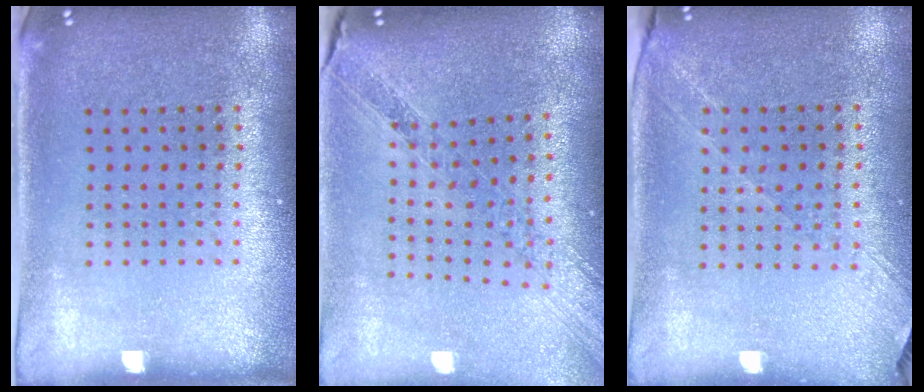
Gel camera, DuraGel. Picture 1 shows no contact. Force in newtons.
{"total": 1.2, "press": 1.2, "slide": 0.3}
{"total": 1.3, "press": 1.2, "slide": 0.4}